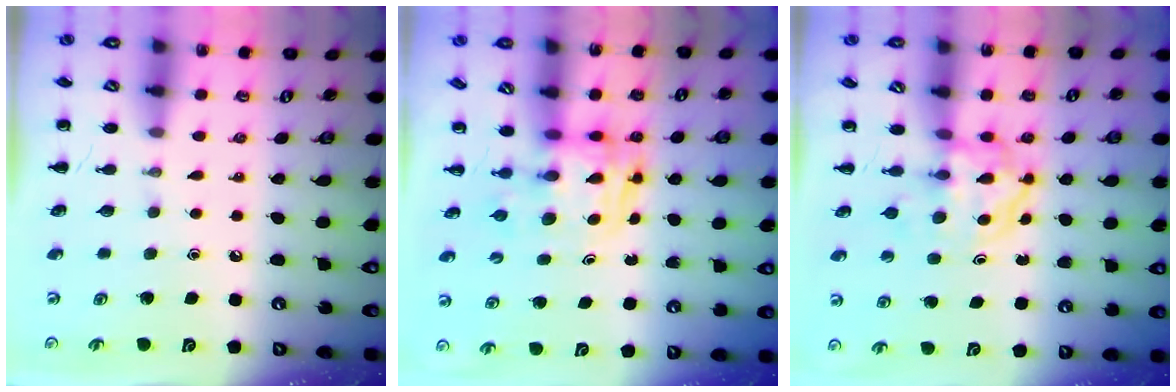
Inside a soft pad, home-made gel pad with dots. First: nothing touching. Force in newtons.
{"total": 2.6, "press": 2.6, "slide": 0.2}
{"total": 3.9, "press": 3.9, "slide": 0.4}